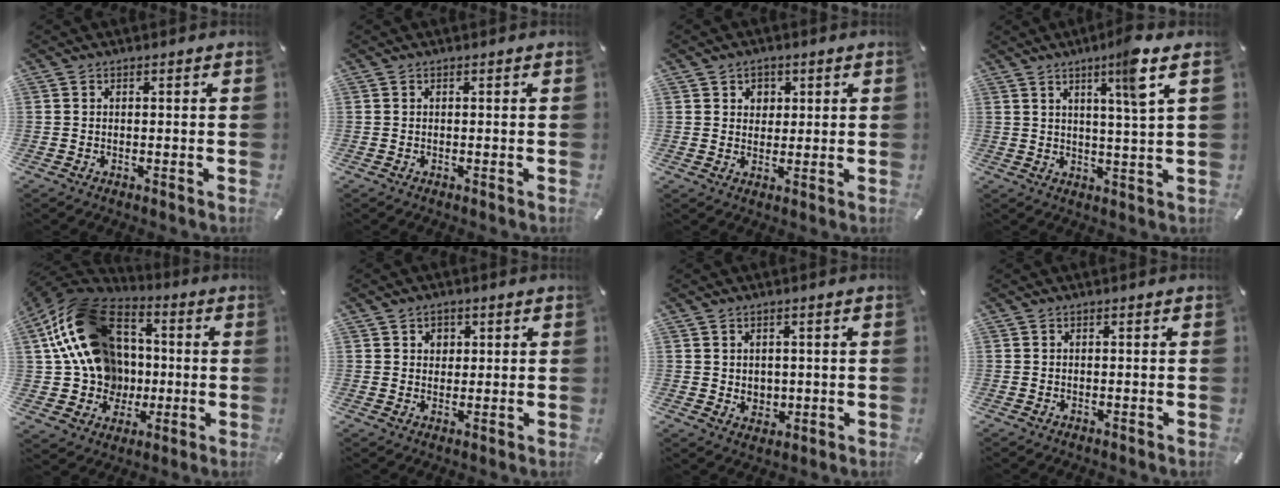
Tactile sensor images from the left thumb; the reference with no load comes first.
{"total": 0.0}
{"total": 3.3, "force": [1.1, 3.0, 0.5], "torque": [0.007, -0.002, 0.013]}
{"total": 8.5, "force": [4.6, -0.3, 7.1], "torque": [-0.117, -0.019, 0.068]}
{"total": 21.3, "force": [4.1, 17.4, 11.5], "torque": [-0.233, -0.008, 0.086]}
{"total": 2.6, "force": [1.0, 2.4, 0.6], "torque": [0.000, -0.001, 0.013]}
{"total": 3.3, "force": [0.8, 3.0, 0.8], "torque": [-0.004, -0.002, 0.013]}
{"total": 0.0}